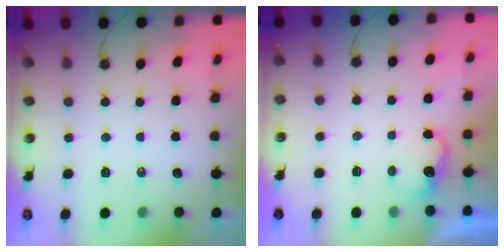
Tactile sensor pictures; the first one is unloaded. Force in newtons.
{"total": 3.7, "press": 3.5, "slide": 1.0}